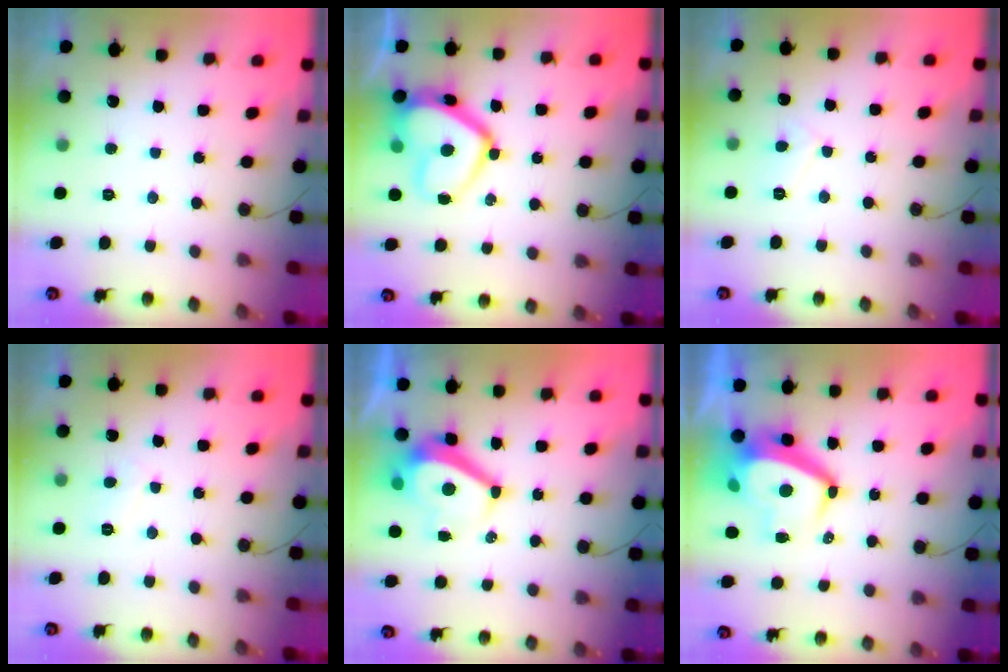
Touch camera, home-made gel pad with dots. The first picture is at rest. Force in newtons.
{"total": 14.6, "press": 14.6, "slide": 1.3}
{"total": 5.5, "press": 5.5, "slide": 0.7}
{"total": 3.0, "press": 3.0, "slide": 0.4}
{"total": 8.0, "press": 7.9, "slide": 0.9}
{"total": 11.5, "press": 11.4, "slide": 1.6}